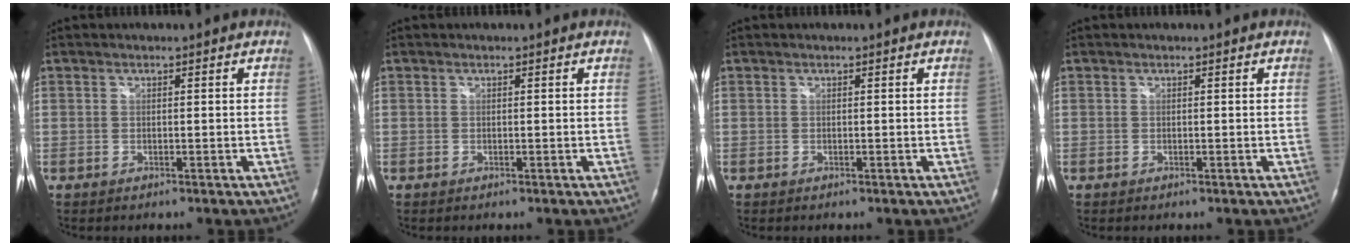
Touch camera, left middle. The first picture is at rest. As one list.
[{"total": 0.0}, {"total": 0.0}, {"total": 0.0}]